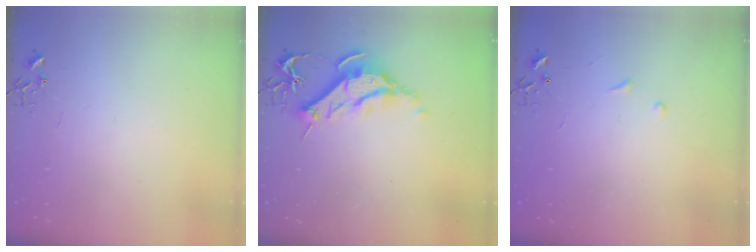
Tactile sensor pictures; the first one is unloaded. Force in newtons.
{"total": 11.9, "press": 11.9, "slide": 0.2}
{"total": 5.1, "press": 5.0, "slide": 0.6}